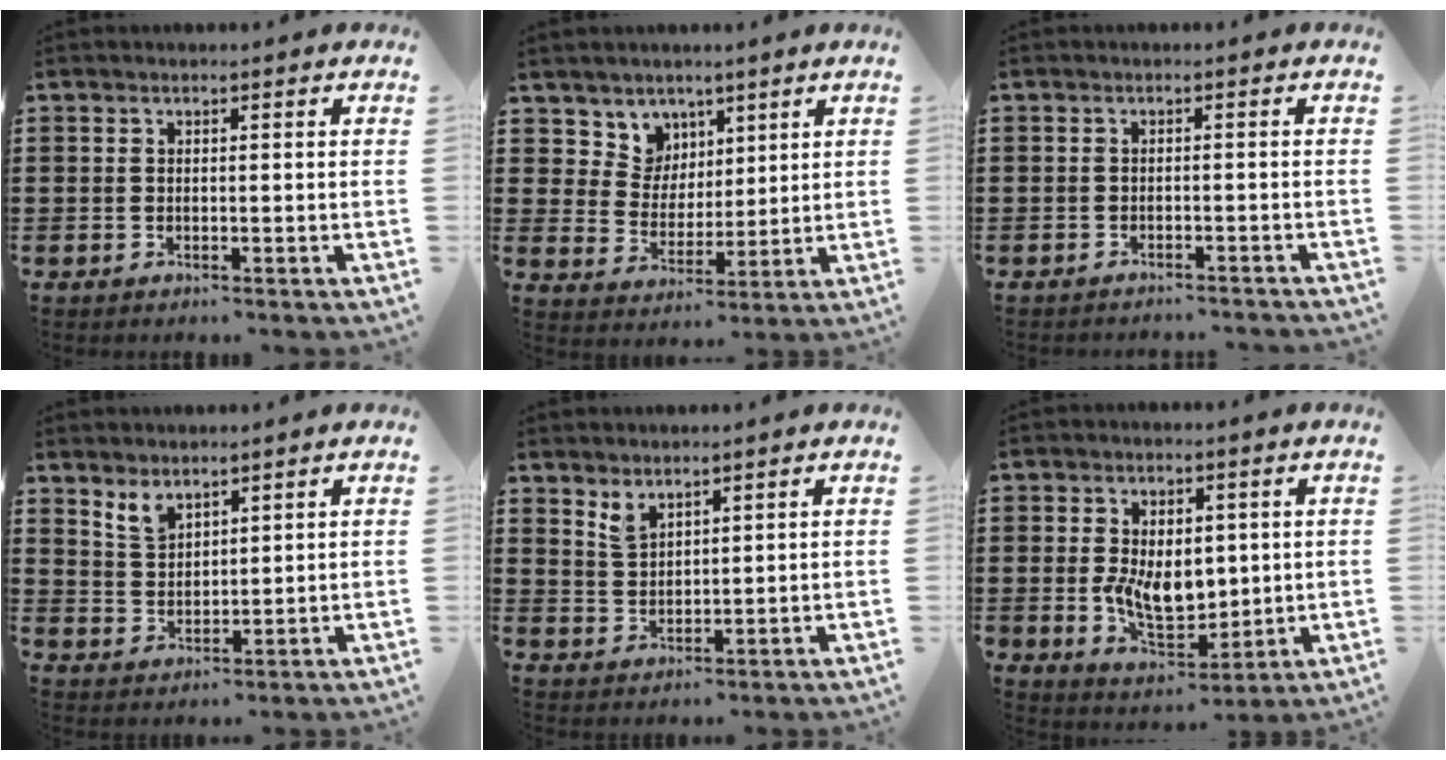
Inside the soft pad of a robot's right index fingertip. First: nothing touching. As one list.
[{"total": 6.5, "force": [3.9, 5.2, 0.3], "torque": [-0.038, -0.012, 0.072]}, {"total": 1.2, "force": [-1.2, 0.0, 0.2], "torque": [-0.006, 0.002, -0.025]}, {"total": 3.7, "force": [3.1, 1.6, 1.2], "torque": [-0.033, -0.001, 0.058]}, {"total": 3.2, "force": [2.7, 1.5, 0.9], "torque": [-0.025, 0.001, 0.051]}, {"total": 8.1, "force": [0.4, 5.5, 6.0], "torque": [-0.122, -0.001, 0.006]}]